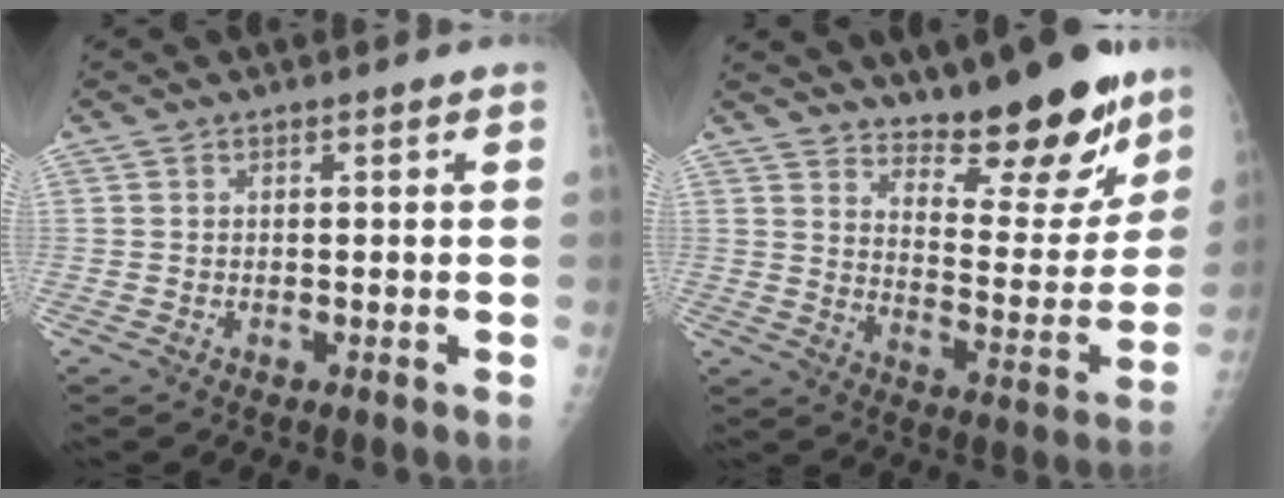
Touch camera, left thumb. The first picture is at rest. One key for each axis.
{"total": 18.1, "fx": 14.2, "fy": 5.7, "fz": 9.6, "tx": -0.087, "ty": -0.117, "tz": 0.208}